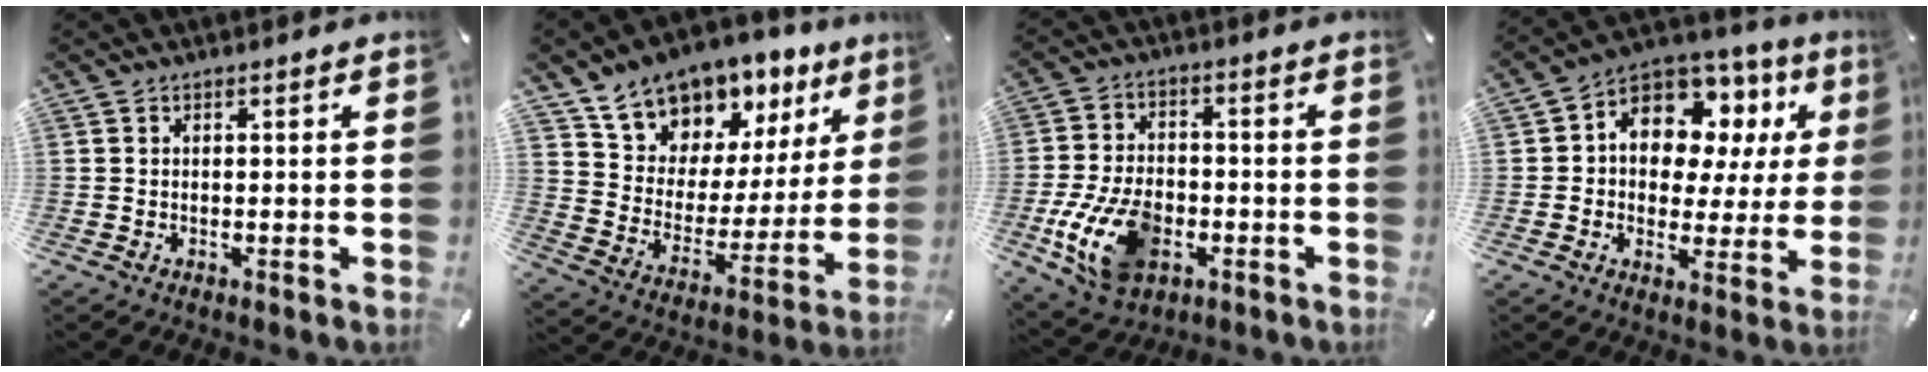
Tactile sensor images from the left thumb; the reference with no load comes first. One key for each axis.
{"total": 12.5, "fx": 10.6, "fy": 6.6, "fz": 0.8, "tx": -0.027, "ty": -0.108, "tz": 0.193}
{"total": 14.2, "fx": -4.4, "fy": 9.5, "fz": 9.5, "tx": -0.188, "ty": 0.006, "tz": -0.078}
{"total": 11.5, "fx": 4.8, "fy": 8.9, "fz": 5.5, "tx": -0.091, "ty": -0.039, "tz": 0.090}